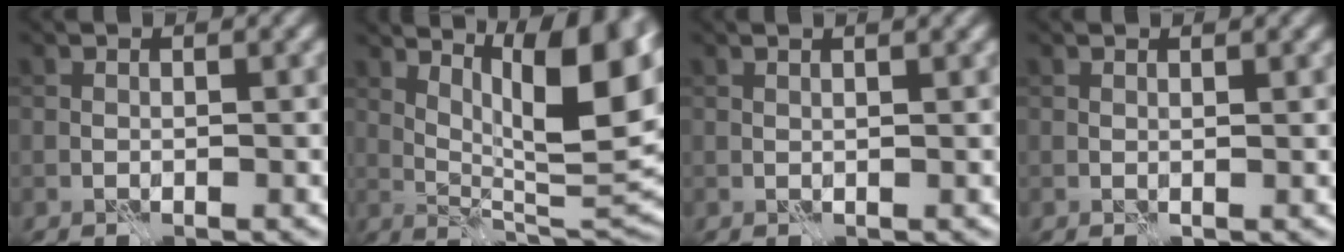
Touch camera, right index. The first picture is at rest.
{"total": 12.1, "force": [5.4, 3.2, 10.4], "torque": [-0.161, 0.001, 0.099]}
{"total": 2.2, "force": [1.4, 0.8, 1.5], "torque": [-0.008, 0.003, -0.003]}
{"total": 0.7, "force": [0.5, 0.1, 0.5], "torque": [-0.010, 0.002, 0.007]}